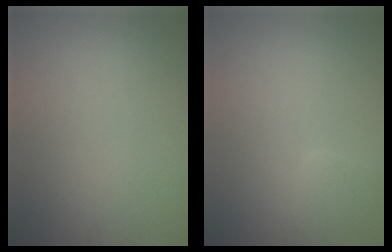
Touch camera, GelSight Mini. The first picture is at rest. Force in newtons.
{"total": 1.5, "press": 1.5, "slide": 0.2}